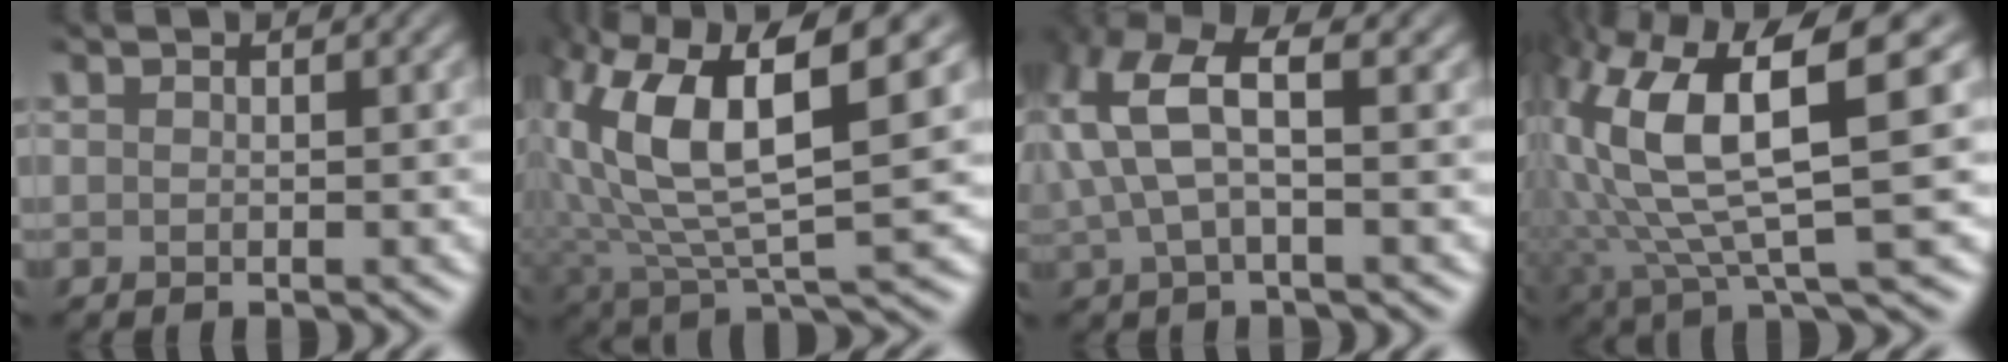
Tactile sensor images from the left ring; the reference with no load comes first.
{"total": 11.3, "force": [3.7, 4.3, 9.8], "torque": [-0.199, 0.001, 0.073]}
{"total": 6.8, "force": [2.4, 3.0, 5.7], "torque": [-0.136, 0.014, 0.043]}
{"total": 11.6, "force": [4.1, 3.4, 10.3], "torque": [-0.199, 0.003, 0.083]}